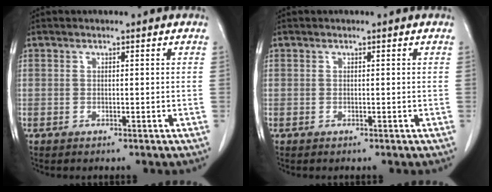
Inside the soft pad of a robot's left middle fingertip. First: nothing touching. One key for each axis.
{"total": 0.0}